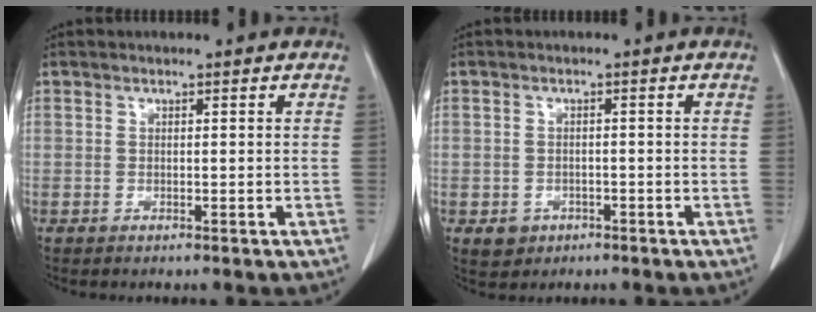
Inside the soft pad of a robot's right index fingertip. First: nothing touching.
{"total": 2.9, "force": [-1.3, 2.5, 0.6], "torque": [-0.003, 0.008, -0.011]}